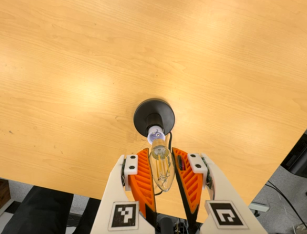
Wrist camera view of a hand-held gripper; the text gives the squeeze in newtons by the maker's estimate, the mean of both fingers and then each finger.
{"total": 8.2, "left": 7.2, "right": 9.2}